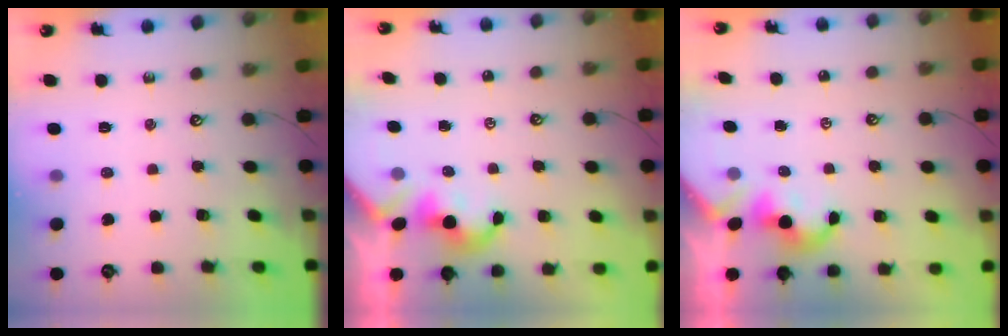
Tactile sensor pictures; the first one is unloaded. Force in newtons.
{"total": 2.0, "press": 2.0, "slide": 0.2}
{"total": 1.7, "press": 1.7, "slide": 0.2}